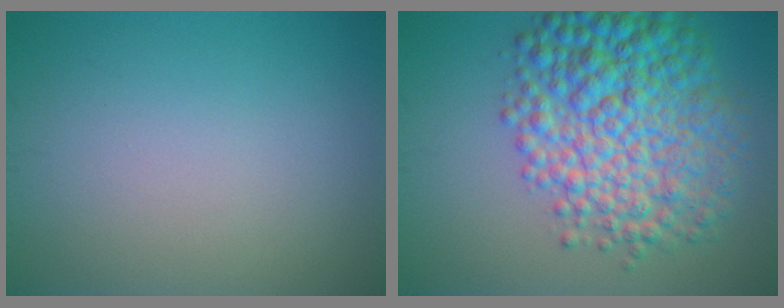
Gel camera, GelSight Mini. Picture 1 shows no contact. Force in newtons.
{"total": 9.7, "press": 9.7, "slide": 0.1}